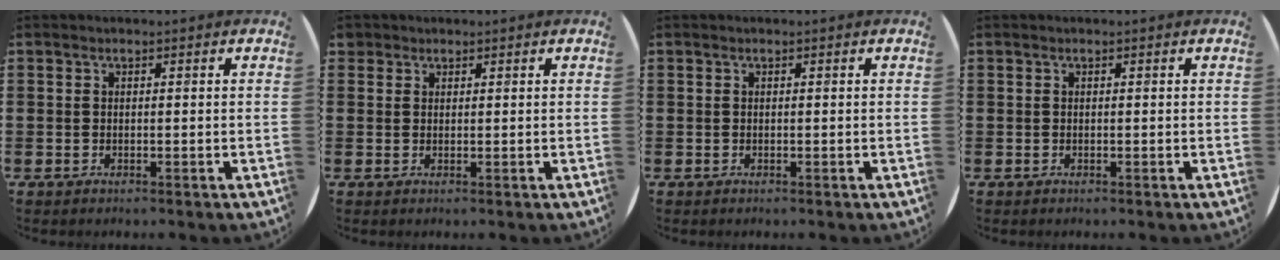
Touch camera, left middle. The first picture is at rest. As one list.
[{"total": 1.1, "force": [0.9, 0.5, 0.0], "torque": [-0.001, 0.003, 0.019]}, {"total": 0.0}, {"total": 0.0}]